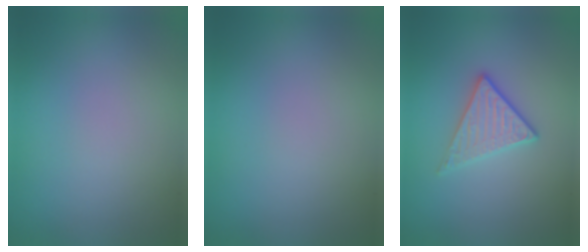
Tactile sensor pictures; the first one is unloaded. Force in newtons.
{"total": 0.0}
{"total": 2.8, "press": 2.5, "slide": 1.2}